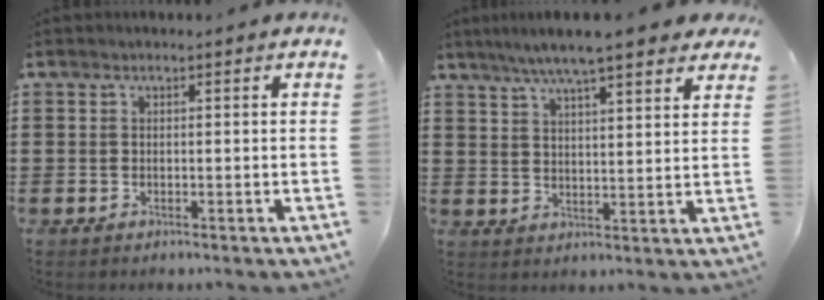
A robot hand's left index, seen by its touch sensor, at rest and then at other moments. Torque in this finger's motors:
{"motor_torque": [2.14, 0.00, 1.05, 0.21]}